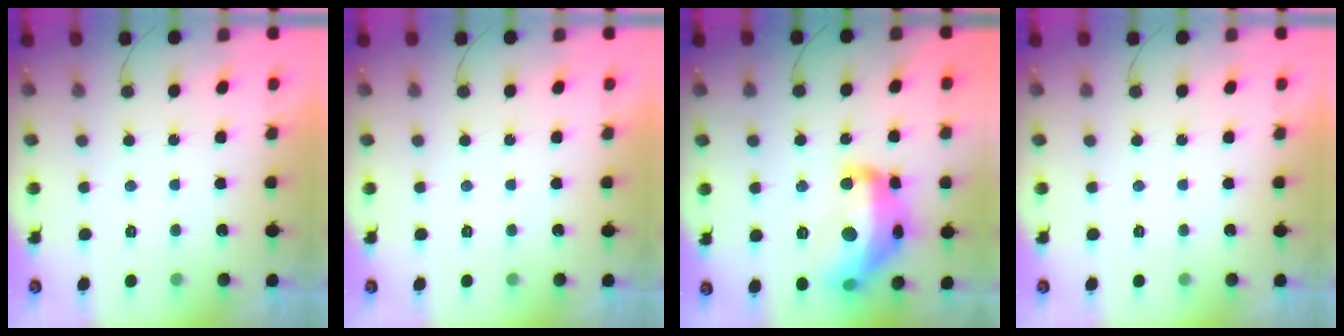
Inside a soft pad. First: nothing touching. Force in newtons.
{"total": 0.0}
{"total": 22.0, "press": 22.0, "slide": 1.3}
{"total": 0.0}